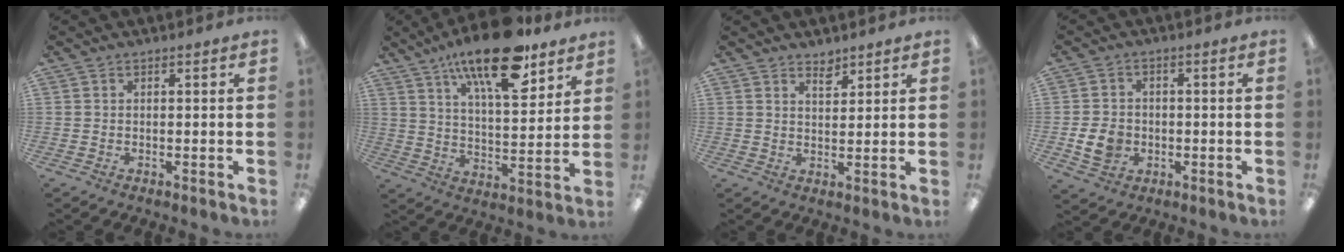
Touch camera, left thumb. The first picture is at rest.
{"total": 18.6, "force": [12.8, 6.5, 11.9], "torque": [-0.194, -0.062, 0.210]}
{"total": 3.4, "force": [2.9, 1.3, 1.0], "torque": [0.000, -0.022, 0.050]}
{"total": 6.3, "force": [-1.4, 5.2, 3.4], "torque": [-0.060, 0.001, -0.027]}